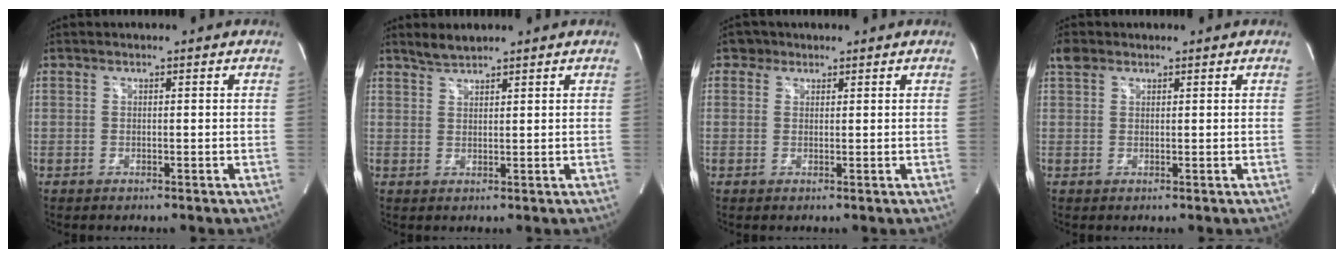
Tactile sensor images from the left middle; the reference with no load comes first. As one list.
[{"total": 2.4, "force": [2.3, 0.2, 0.6], "torque": [-0.016, 0.004, 0.047]}, {"total": 1.9, "force": [1.2, 1.5, 0.0], "torque": [0.007, 0.006, 0.012]}, {"total": 2.3, "force": [1.6, 1.4, 0.8], "torque": [-0.020, 0.017, 0.031]}]